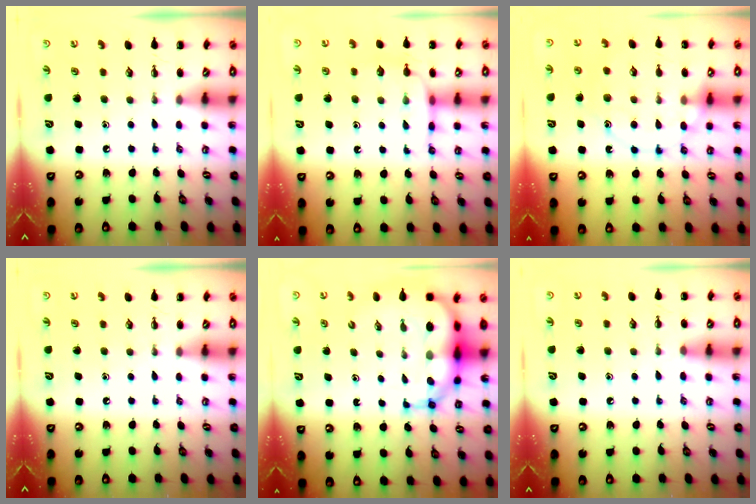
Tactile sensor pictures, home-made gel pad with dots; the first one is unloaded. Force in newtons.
{"total": 8.4, "press": 8.2, "slide": 1.6}
{"total": 13.7, "press": 13.7, "slide": 0.4}
{"total": 0.0}
{"total": 11.1, "press": 10.7, "slide": 3.1}
{"total": 6.9, "press": 6.6, "slide": 2.0}